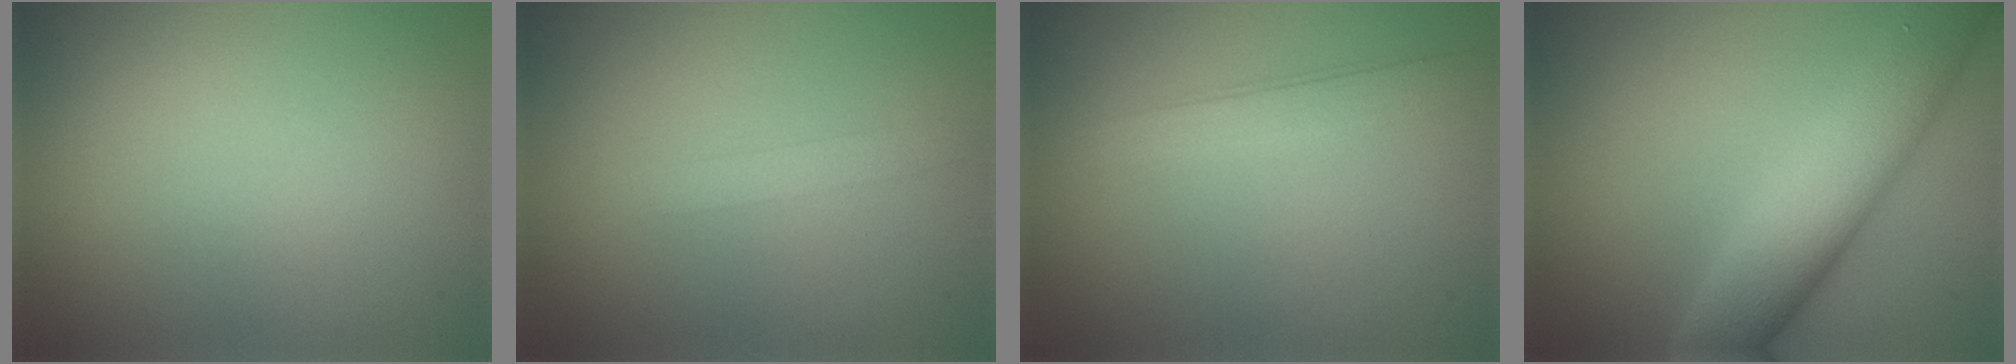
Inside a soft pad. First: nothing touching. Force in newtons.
{"total": 1.3, "press": 1.3, "slide": 0.1}
{"total": 2.5, "press": 2.5, "slide": 0.1}
{"total": 8.5, "press": 8.5, "slide": 0.1}